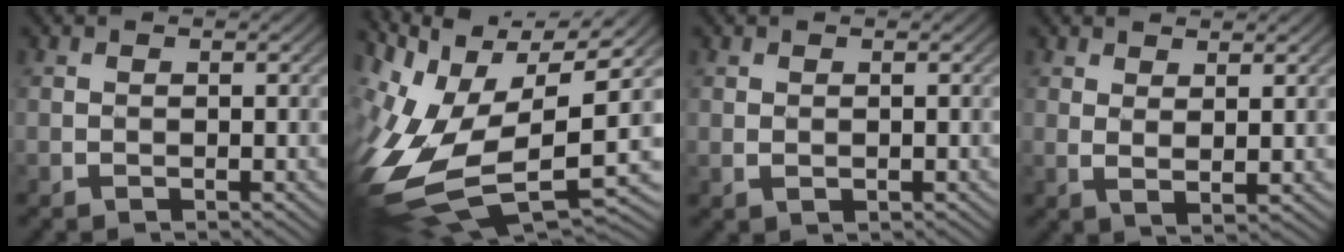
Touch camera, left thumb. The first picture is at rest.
{"total": 14.4, "force": [-2.9, 6.7, 12.5], "torque": [-0.289, -0.016, -0.043]}
{"total": 0.6, "force": [0.3, 0.4, 0.3], "torque": [-0.008, -0.002, 0.006]}
{"total": 2.9, "force": [2.1, 1.0, 1.8], "torque": [-0.027, -0.005, 0.036]}